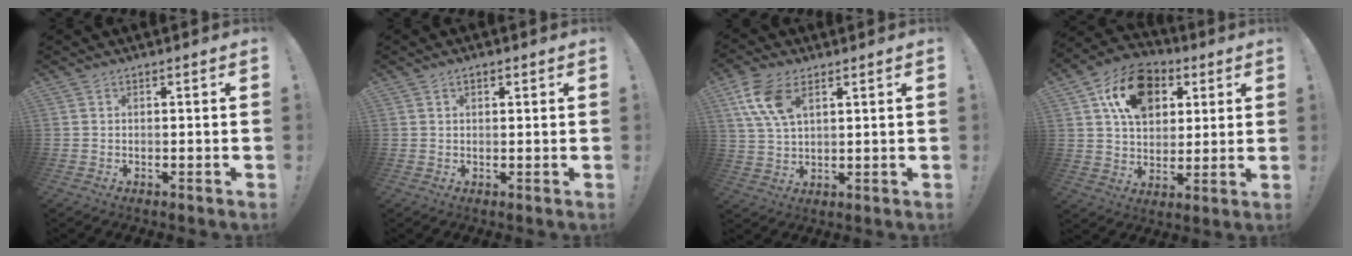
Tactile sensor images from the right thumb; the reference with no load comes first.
{"total": 1.3, "force": [0.8, 0.7, 0.7], "torque": [-0.010, 0.000, 0.014]}
{"total": 10.9, "force": [5.1, 5.9, 7.5], "torque": [-0.146, -0.012, 0.096]}
{"total": 17.3, "force": [6.5, 12.5, 10.1], "torque": [-0.144, -0.020, 0.122]}